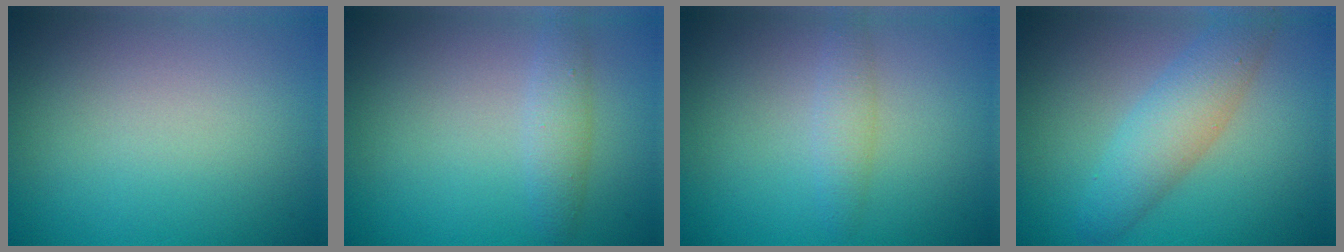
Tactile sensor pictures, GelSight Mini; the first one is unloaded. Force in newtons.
{"total": 1.9, "press": 1.9, "slide": 0.1}
{"total": 1.8, "press": 1.8, "slide": 0.1}
{"total": 4.5, "press": 4.5, "slide": 0.1}